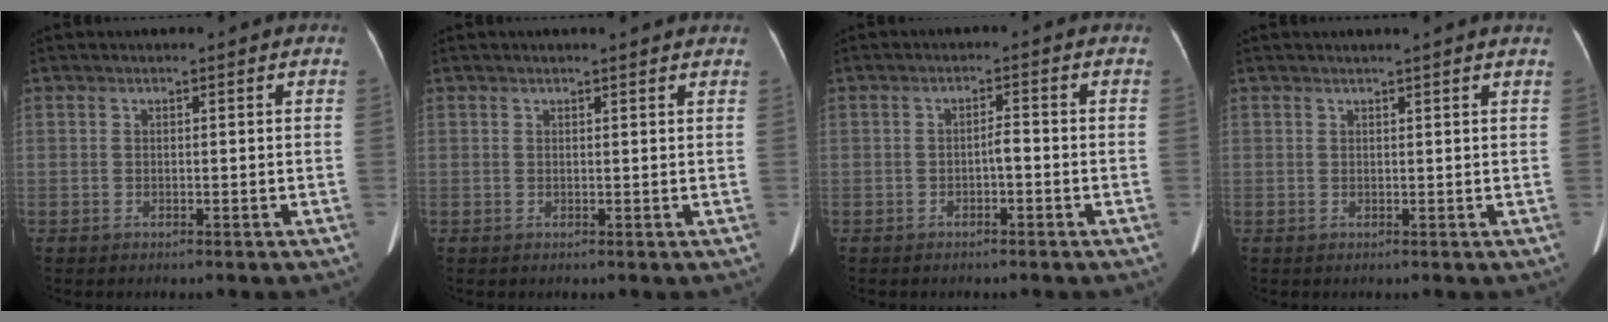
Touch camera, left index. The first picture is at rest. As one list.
[{"total": 2.9, "force": [2.7, 0.2, 1.1], "torque": [-0.018, 0.011, 0.025]}, {"total": 1.7, "force": [-0.9, 0.5, 1.4], "torque": [-0.020, 0.004, -0.017]}, {"total": 2.2, "force": [2.0, -0.6, 0.9], "torque": [-0.017, 0.006, 0.026]}]